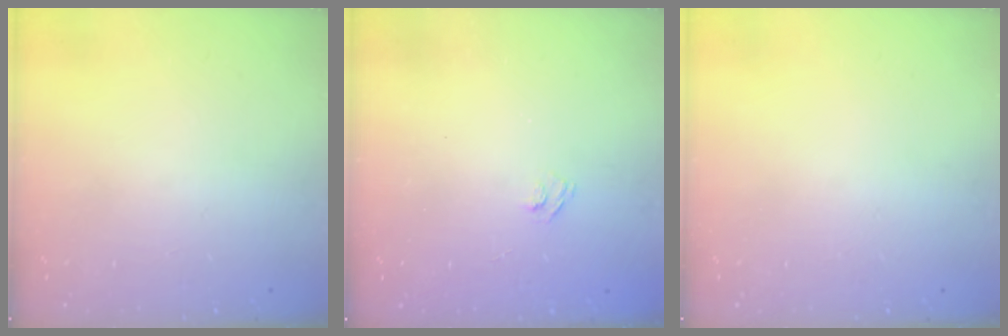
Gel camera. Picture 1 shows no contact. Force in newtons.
{"total": 2.7, "press": 2.5, "slide": 0.9}
{"total": 0.0}